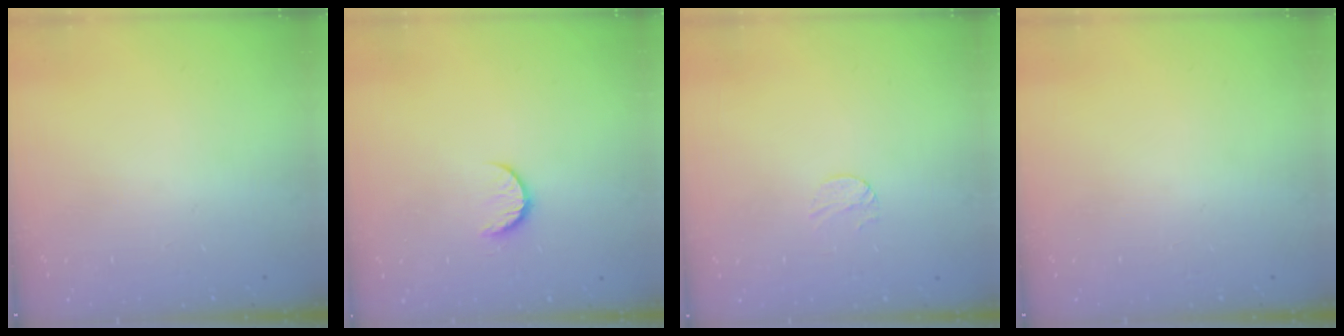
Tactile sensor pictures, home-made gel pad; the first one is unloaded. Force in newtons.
{"total": 6.4, "press": 6.3, "slide": 0.6}
{"total": 4.3, "press": 4.3, "slide": 0.4}
{"total": 0.0}